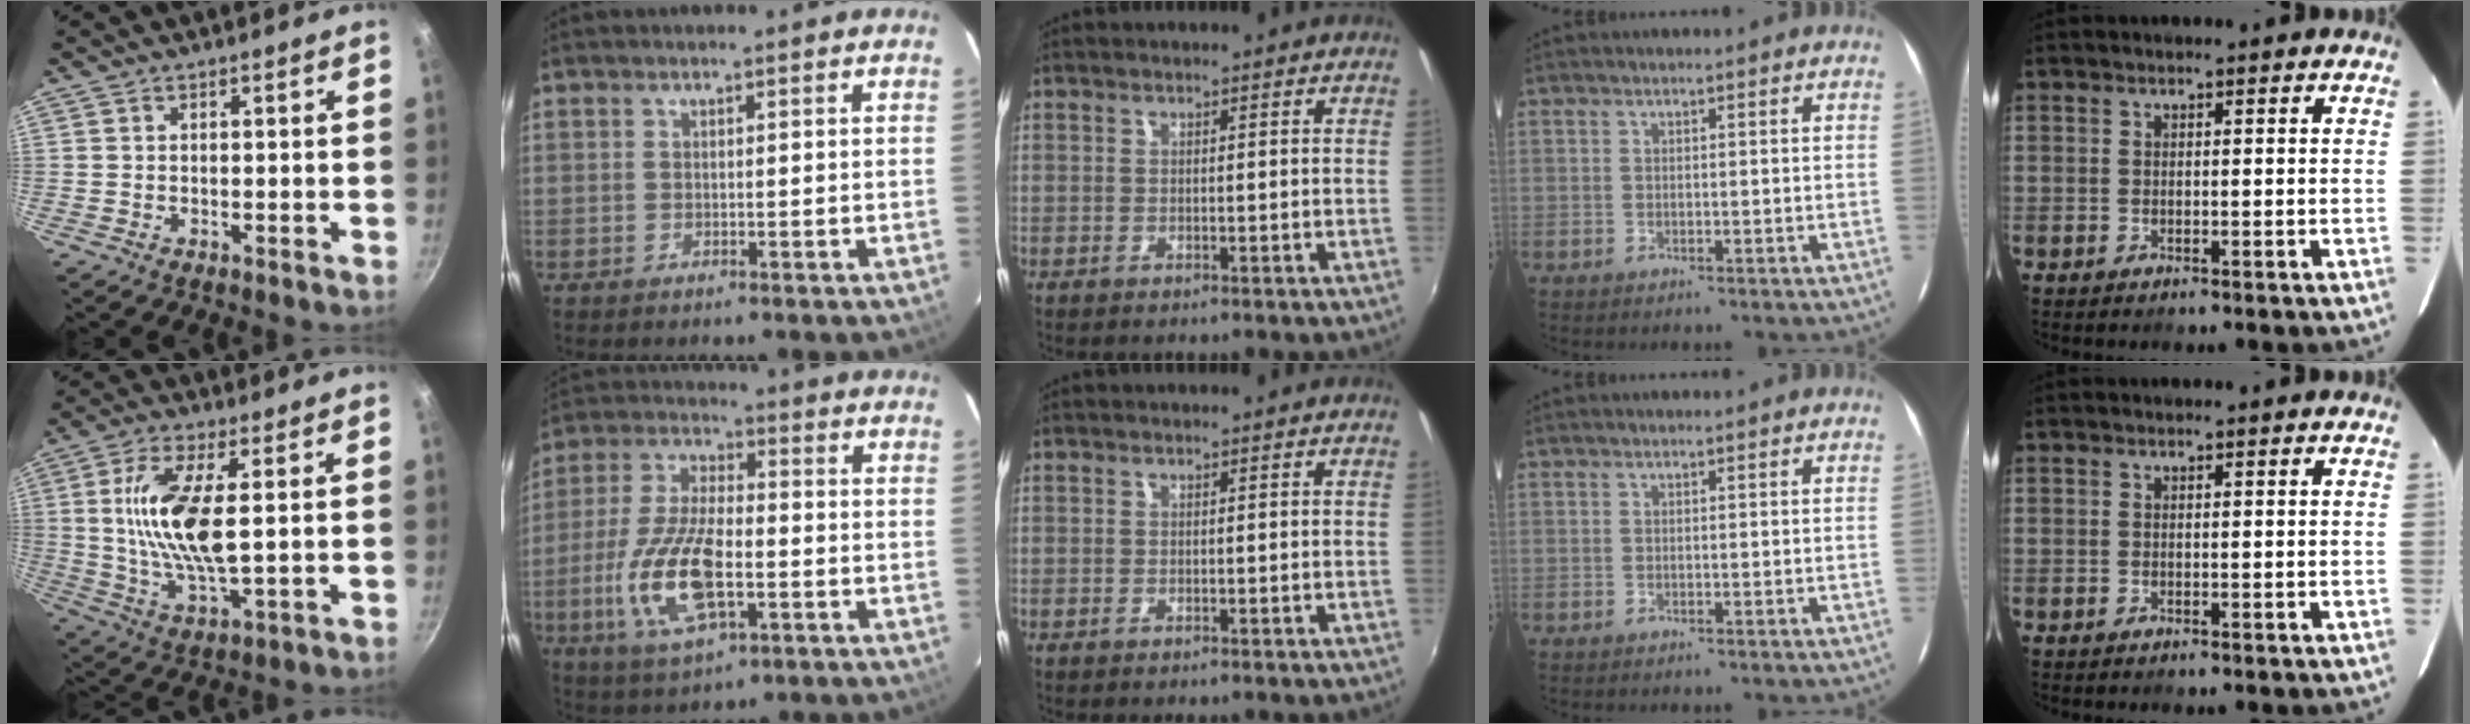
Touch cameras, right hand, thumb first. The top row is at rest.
{"thumb": {"total": 14.0, "force": [1.9, 5.0, 13.0], "torque": [-0.255, -0.008, 0.036]}, "index": {"total": 15.5, "force": [-4.4, 6.2, 13.5], "torque": [-0.289, -0.007, -0.080]}}